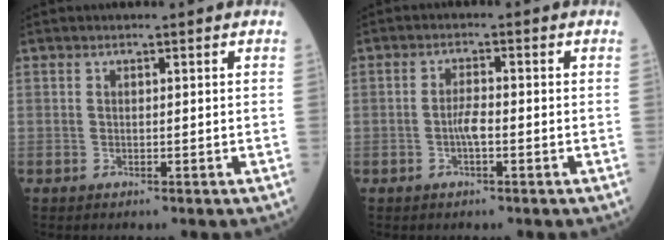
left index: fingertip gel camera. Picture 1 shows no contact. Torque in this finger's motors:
{"motor_torque": [0.00, 0.00, 0.04, 0.06]}